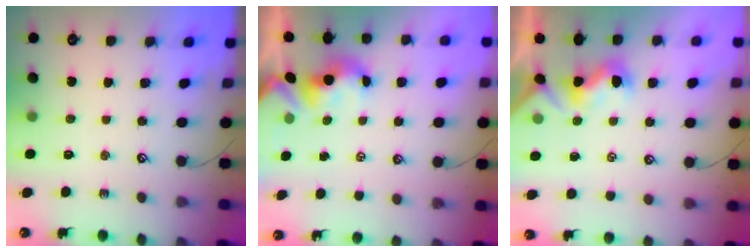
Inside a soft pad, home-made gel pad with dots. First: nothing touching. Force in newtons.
{"total": 1.5, "press": 1.3, "slide": 0.7}
{"total": 1.9, "press": 1.7, "slide": 0.8}